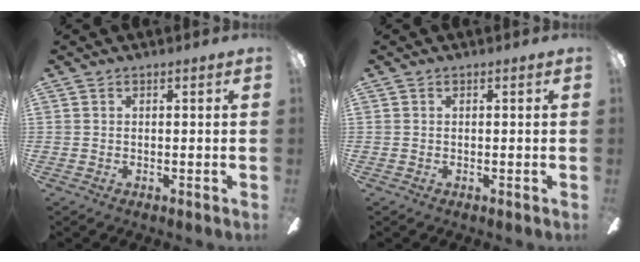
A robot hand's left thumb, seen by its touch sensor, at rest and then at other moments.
{"total": 0.0}